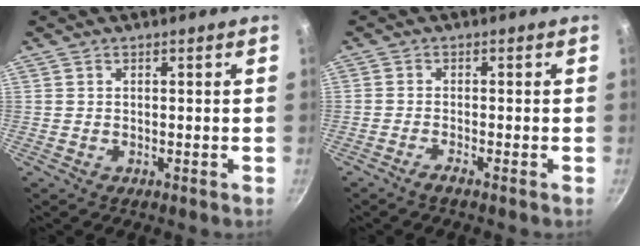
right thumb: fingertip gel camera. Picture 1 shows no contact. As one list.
[{"total": 1.5, "force": [-1.2, -0.2, 0.9], "torque": [-0.029, 0.007, -0.028]}]